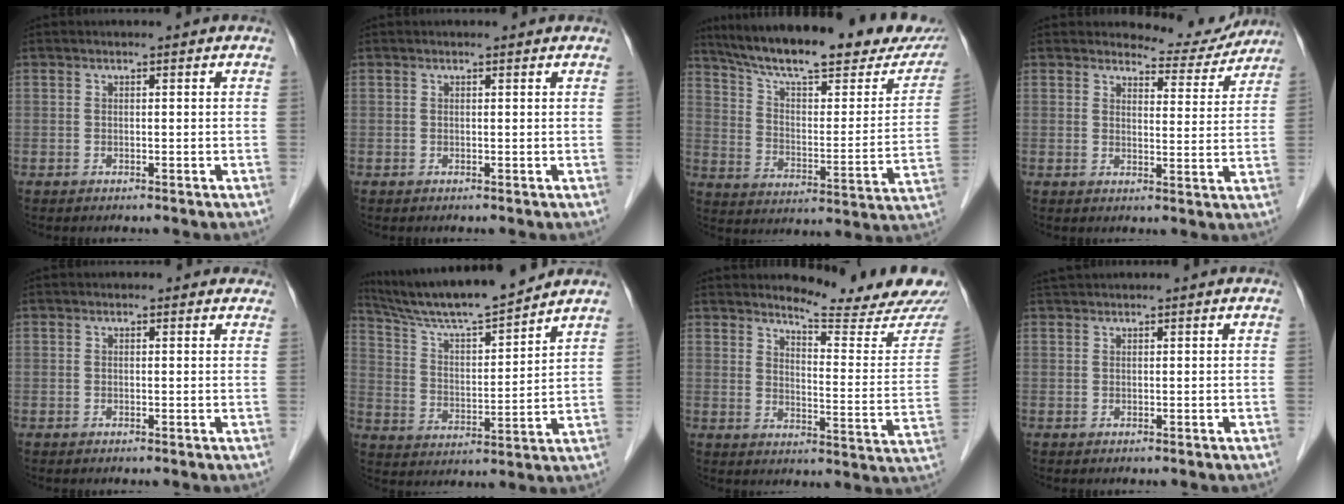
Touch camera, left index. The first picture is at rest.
{"total": 1.0, "force": [1.0, 0.2, 0.1], "torque": [-0.012, 0.005, 0.011]}
{"total": 27.8, "force": [23.1, 5.7, 14.4], "torque": [-0.221, -0.022, 0.311]}
{"total": 6.9, "force": [6.7, 1.7, -0.2], "torque": [0.005, -0.017, 0.076]}
{"total": 1.7, "force": [1.4, 0.9, 0.3], "torque": [0.000, 0.001, 0.005]}
{"total": 14.5, "force": [13.3, 0.0, 5.7], "torque": [-0.112, 0.005, 0.232]}
{"total": 16.3, "force": [15.5, 0.2, 5.1], "torque": [-0.069, -0.101, 0.184]}
{"total": 1.8, "force": [1.8, -0.1, 0.5], "torque": [-0.009, 0.020, 0.037]}